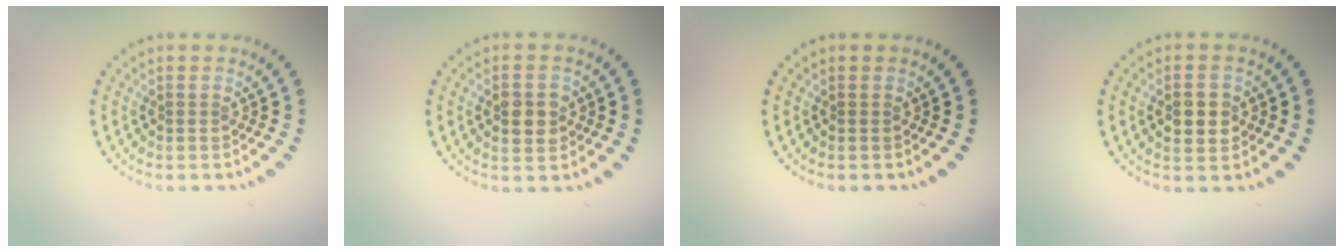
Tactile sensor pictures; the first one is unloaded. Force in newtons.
{"total": 2.7, "press": 2.7, "slide": 0.1}
{"total": 0.0}
{"total": 2.3, "press": 2.3, "slide": 0.1}